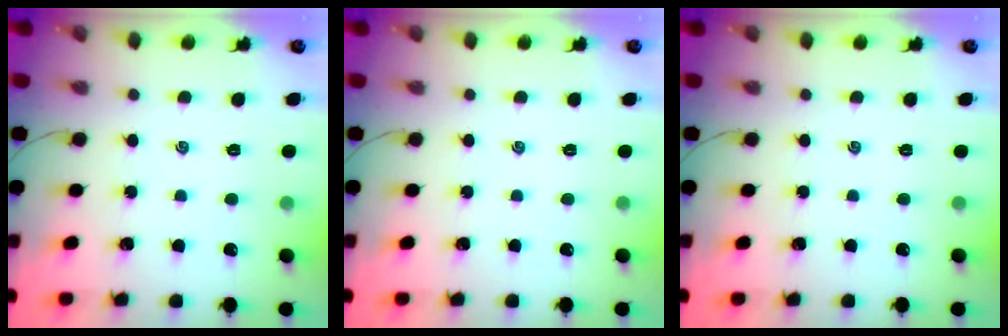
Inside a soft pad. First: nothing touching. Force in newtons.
{"total": 0.0}
{"total": 0.0}